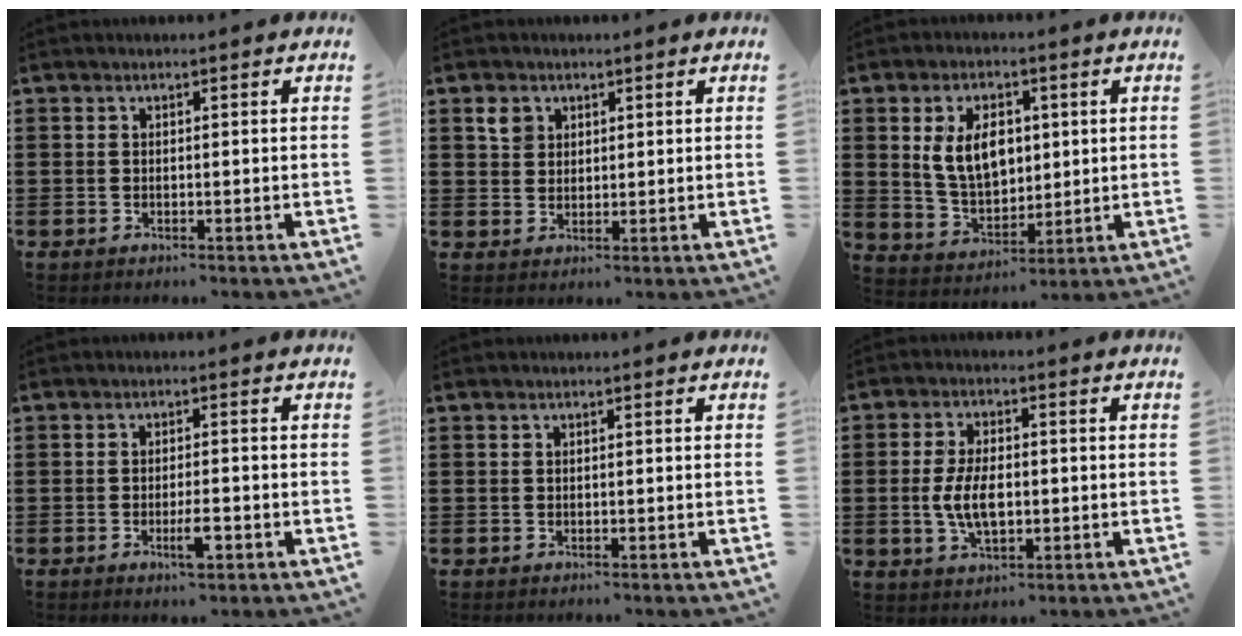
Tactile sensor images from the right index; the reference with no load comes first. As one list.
[{"total": 2.7, "force": [1.4, 2.2, 0.7], "torque": [-0.022, 0.010, 0.027]}, {"total": 8.4, "force": [1.8, 5.4, 6.2], "torque": [-0.123, 0.011, 0.028]}, {"total": 3.9, "force": [-1.7, 1.0, 3.4], "torque": [-0.061, 0.000, -0.031]}, {"total": 0.0}, {"total": 6.6, "force": [-0.7, 3.4, 5.6], "torque": [-0.121, 0.001, -0.016]}]